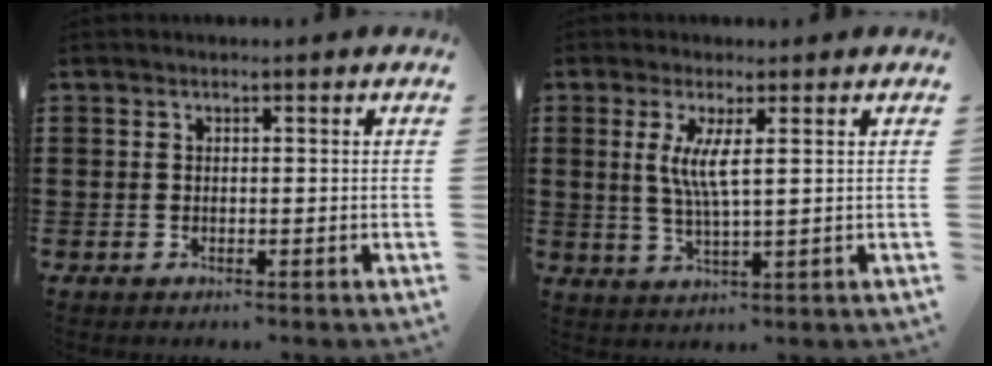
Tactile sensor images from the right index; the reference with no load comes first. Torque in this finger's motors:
{"motor_torque": [0.46, -0.33, 0.42, 0.12]}